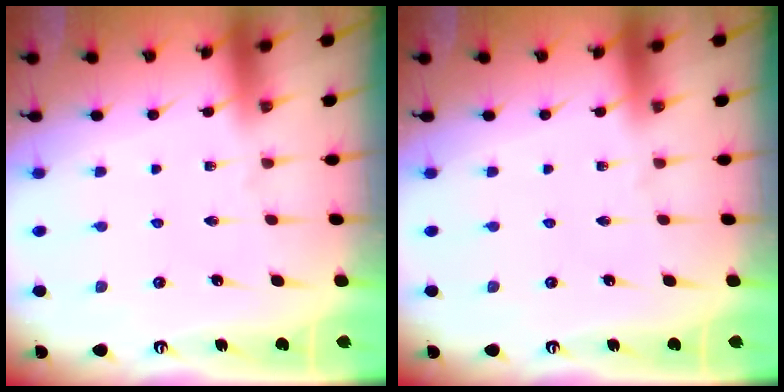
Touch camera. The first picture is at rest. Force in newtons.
{"total": 0.0}